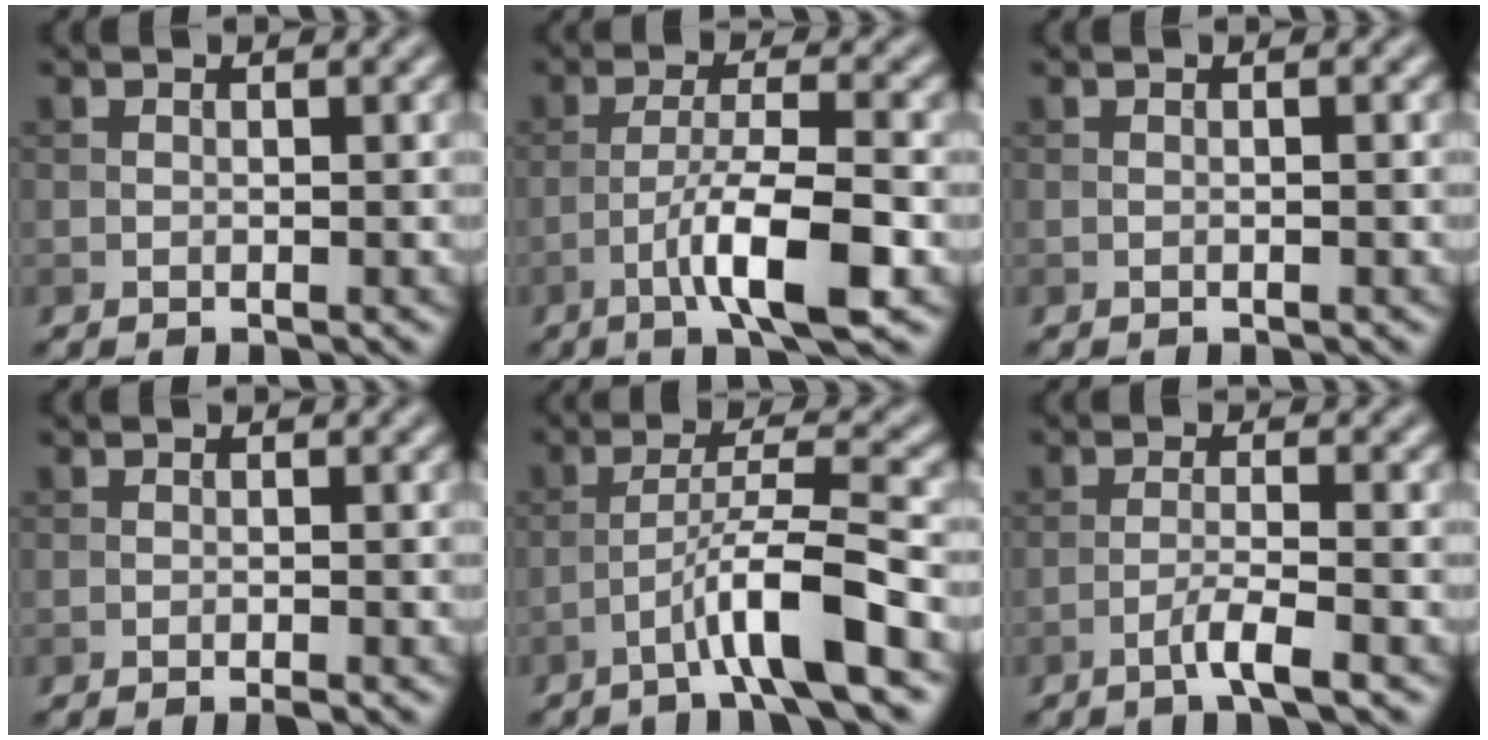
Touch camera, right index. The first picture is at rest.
{"total": 7.1, "force": [-3.2, 1.3, 6.2], "torque": [-0.106, 0.009, -0.058]}
{"total": 0.6, "force": [0.0, 0.1, 0.6], "torque": [-0.010, 0.000, 0.000]}
{"total": 0.7, "force": [-0.5, 0.0, 0.5], "torque": [-0.008, -0.001, -0.010]}
{"total": 6.2, "force": [-3.3, 0.4, 5.2], "torque": [-0.085, 0.019, -0.063]}
{"total": 2.5, "force": [-1.4, 0.1, 2.1], "torque": [-0.036, 0.008, -0.037]}